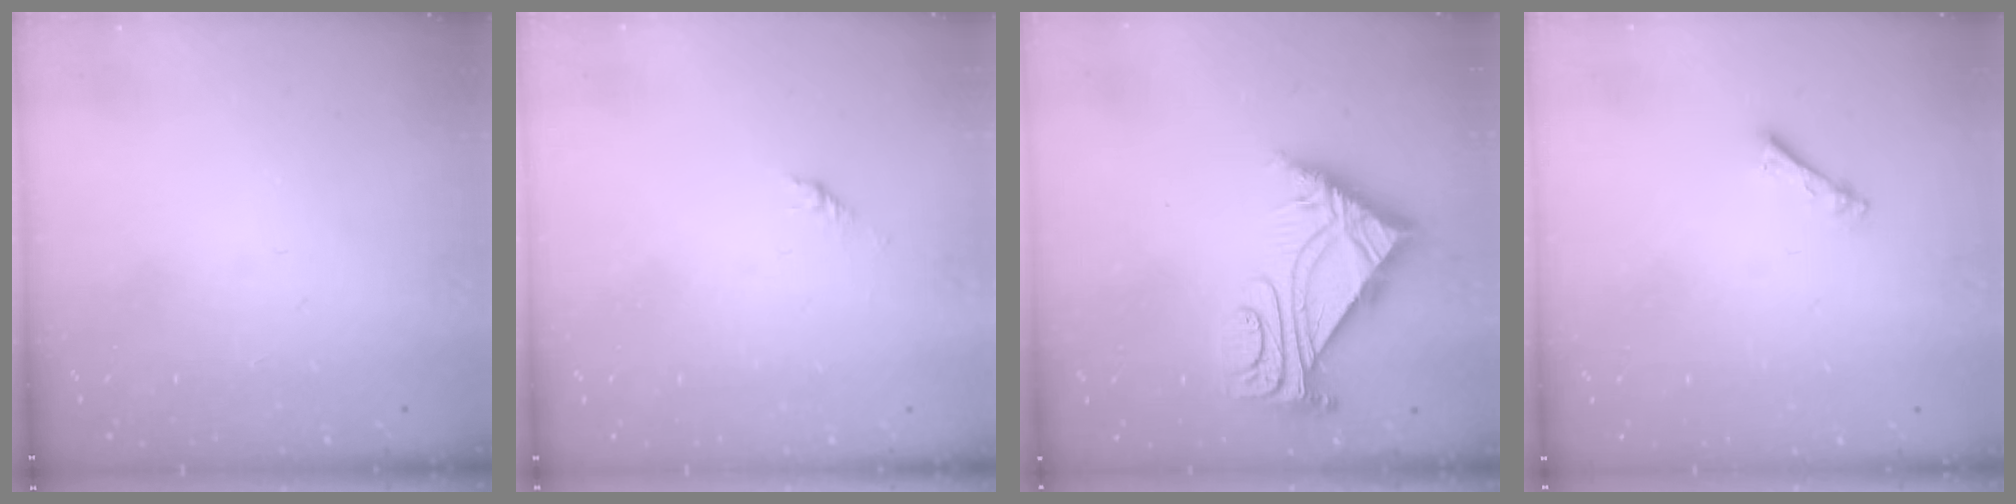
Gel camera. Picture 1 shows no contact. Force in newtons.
{"total": 1.5, "press": 1.4, "slide": 0.5}
{"total": 8.0, "press": 7.9, "slide": 1.2}
{"total": 2.5, "press": 2.4, "slide": 0.5}